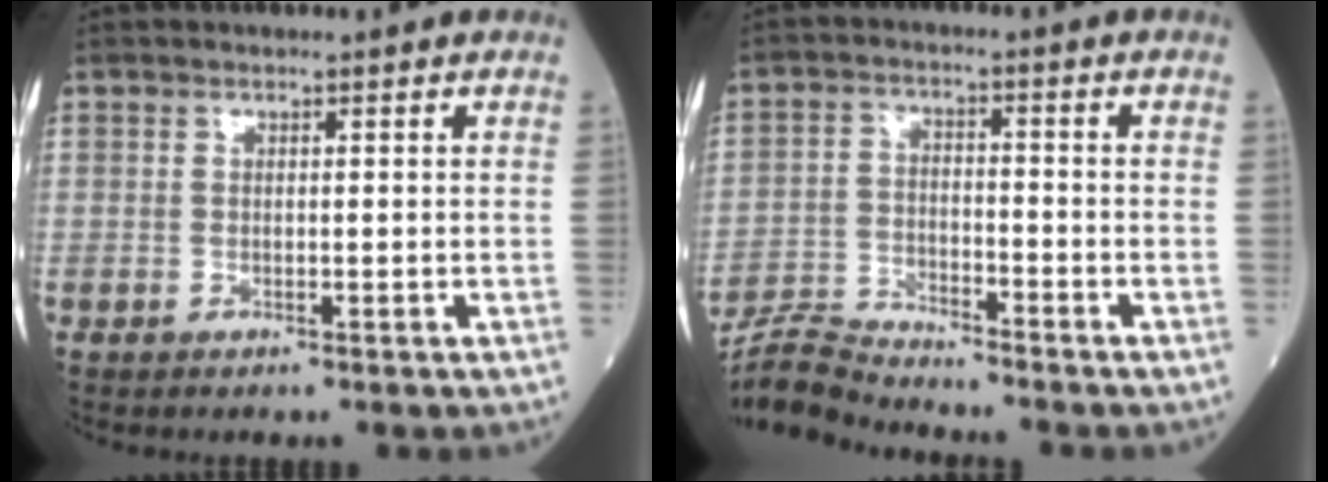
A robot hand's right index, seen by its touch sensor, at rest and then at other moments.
{"total": 6.5, "force": [-6.5, -0.5, 0.3], "torque": [-0.013, -0.011, -0.124]}